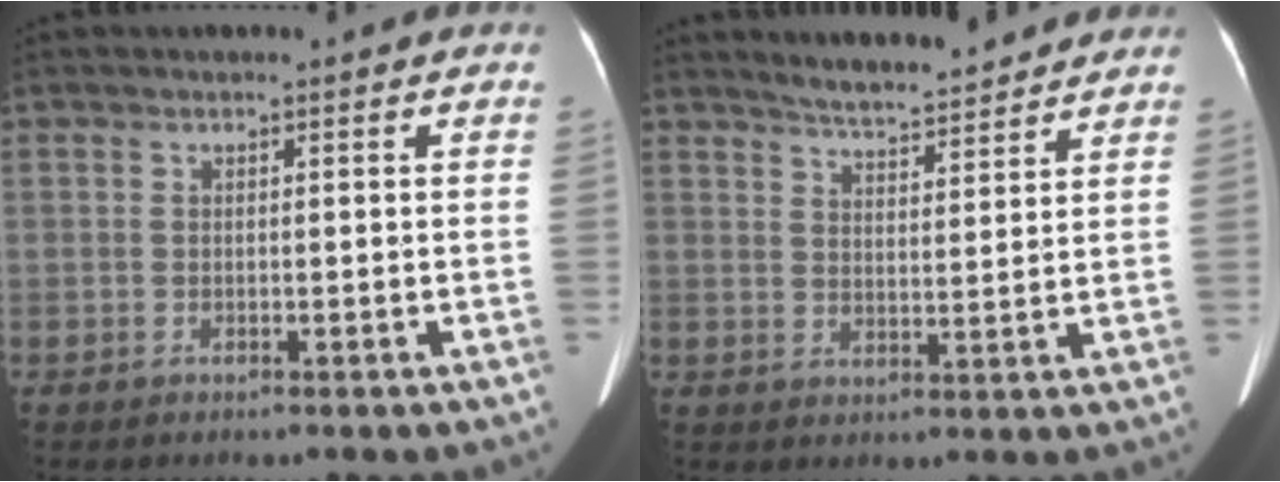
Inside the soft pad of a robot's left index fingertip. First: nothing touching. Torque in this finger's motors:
{"motor_torque": [0.34, -0.44, 0.04, 0.04]}